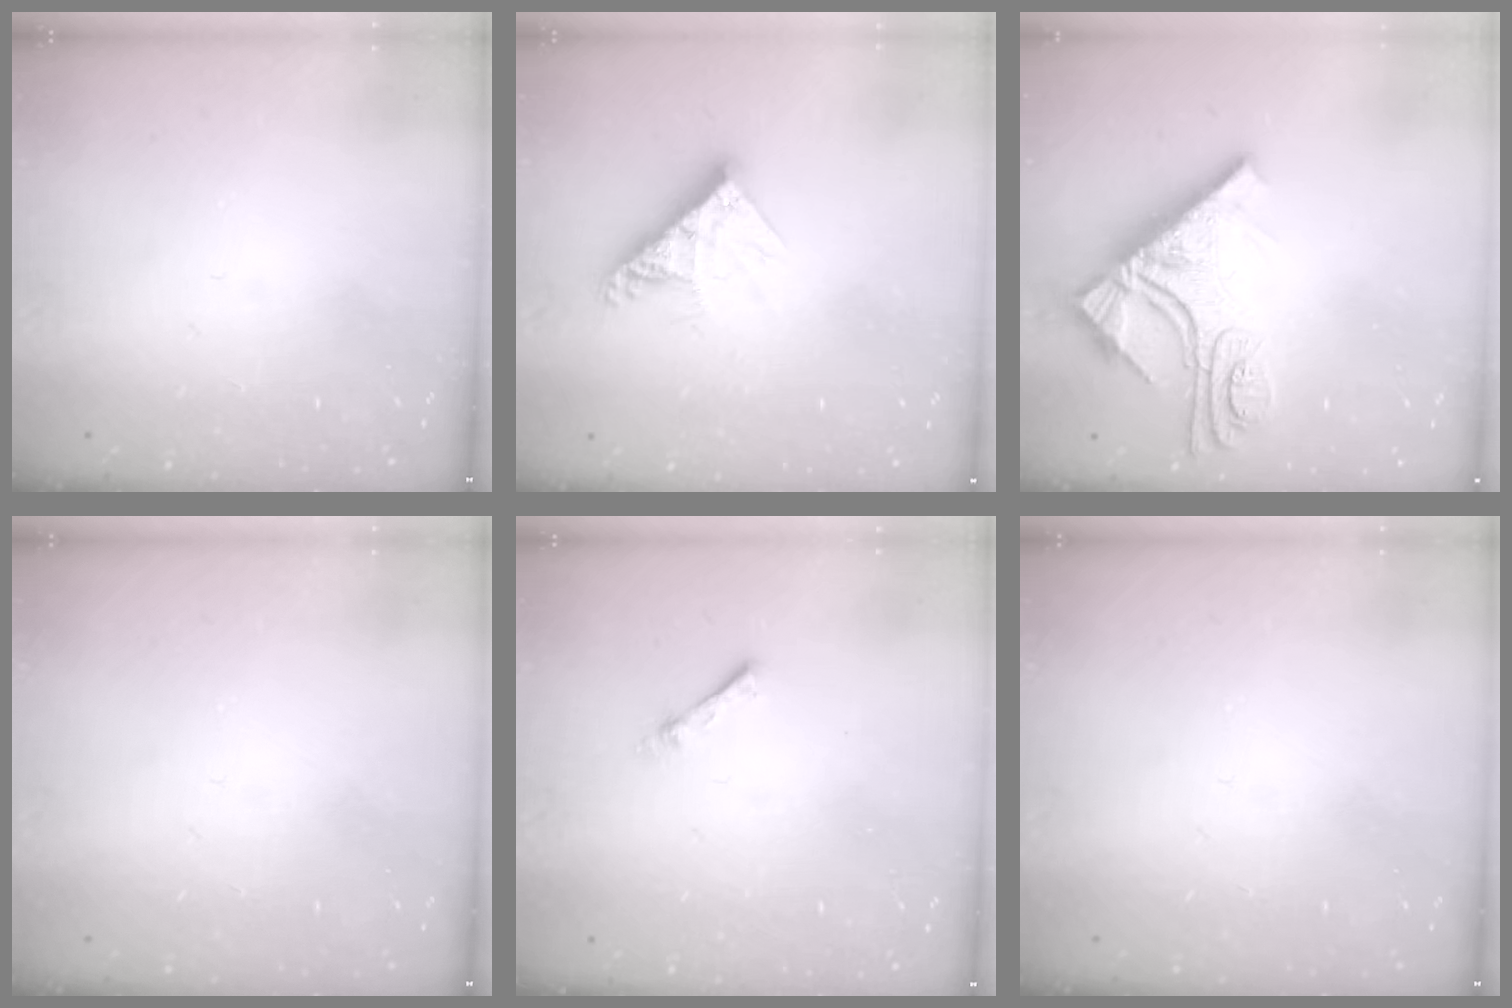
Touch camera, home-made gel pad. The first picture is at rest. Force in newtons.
{"total": 9.6, "press": 9.6, "slide": 0.7}
{"total": 12.2, "press": 12.2, "slide": 1.2}
{"total": 0.0}
{"total": 1.9, "press": 1.9, "slide": 0.3}
{"total": 0.0}